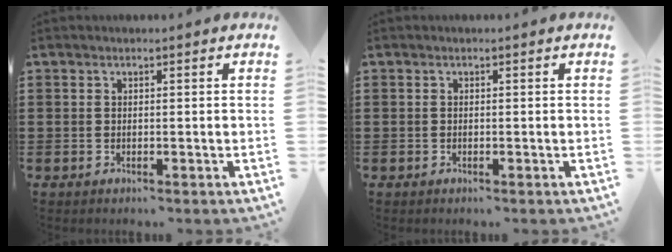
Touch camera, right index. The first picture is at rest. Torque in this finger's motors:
{"motor_torque": [1.04, 1.10, -0.03, -0.01]}